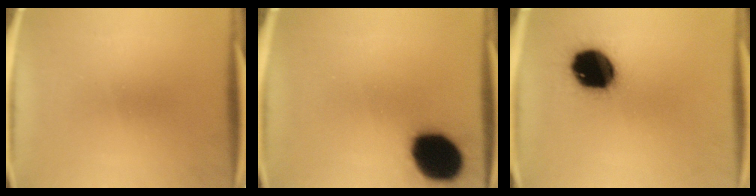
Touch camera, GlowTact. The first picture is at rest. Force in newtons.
{"total": 19.1}
{"total": 18.3}